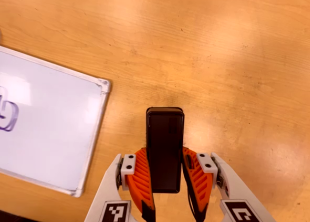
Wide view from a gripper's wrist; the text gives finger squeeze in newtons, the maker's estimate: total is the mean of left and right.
{"total": 6.3, "left": 4.1, "right": 8.5}